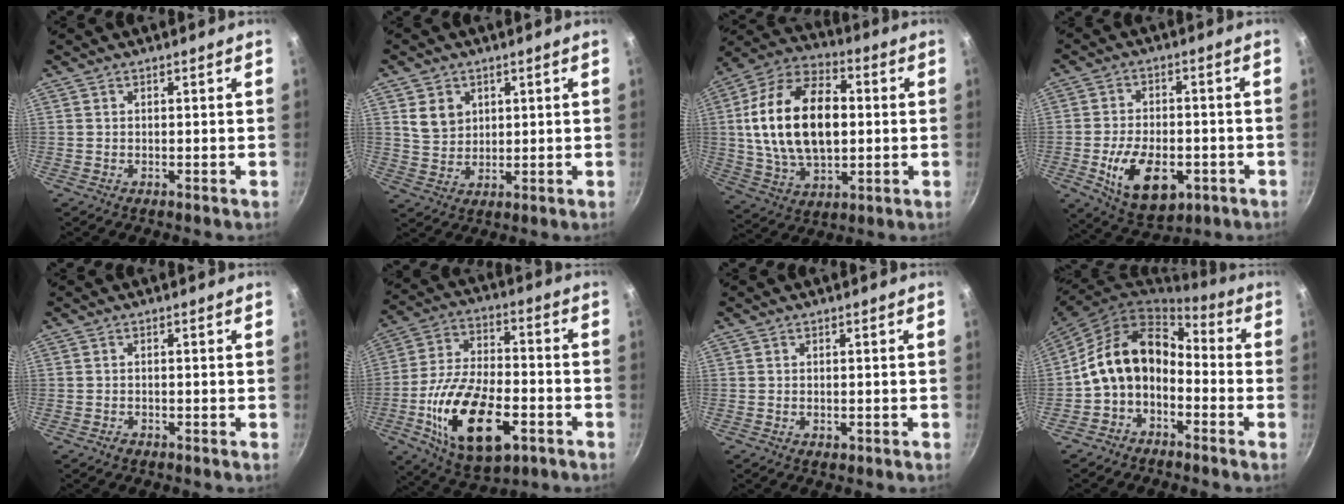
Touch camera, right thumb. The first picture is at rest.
{"total": 5.8, "force": [2.1, 4.8, 2.6], "torque": [-0.028, -0.006, 0.045]}
{"total": 22.5, "force": [1.6, 13.6, 17.8], "torque": [-0.302, 0.018, 0.023]}
{"total": 13.8, "force": [-4.4, 8.1, 10.3], "torque": [-0.156, 0.007, -0.059]}
{"total": 1.0, "force": [-0.8, 0.6, 0.4], "torque": [-0.013, 0.008, -0.013]}
{"total": 22.0, "force": [-7.6, 11.2, 17.3], "torque": [-0.310, 0.026, -0.132]}
{"total": 1.1, "force": [-0.4, 0.7, 0.8], "torque": [-0.011, 0.001, -0.006]}
{"total": 13.3, "force": [-3.3, 9.5, 8.6], "torque": [-0.134, 0.068, -0.076]}